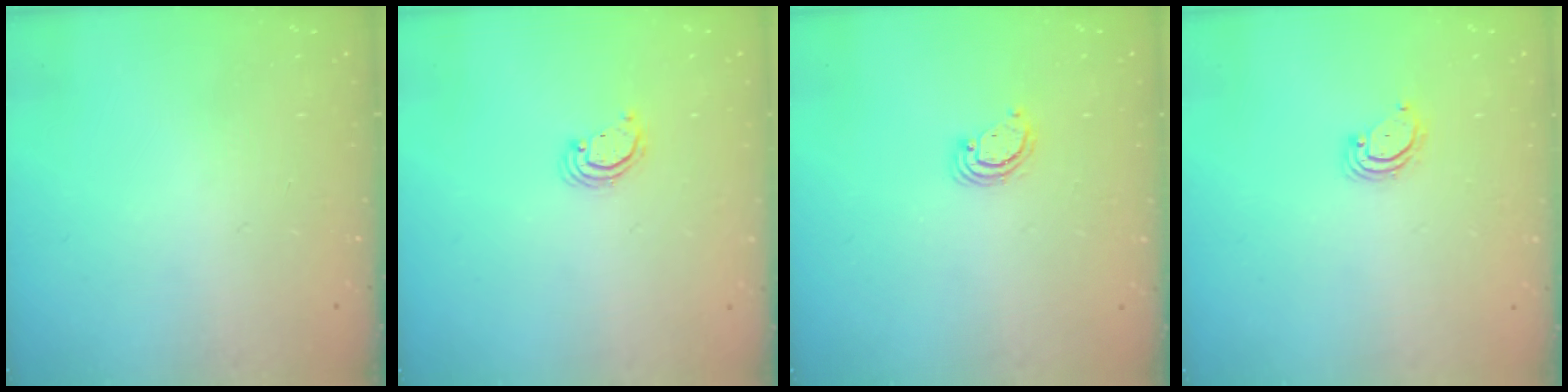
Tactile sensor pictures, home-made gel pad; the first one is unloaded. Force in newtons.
{"total": 2.2, "press": 2.2, "slide": 0.2}
{"total": 2.9, "press": 2.9, "slide": 0.3}
{"total": 2.8, "press": 2.8, "slide": 0.3}